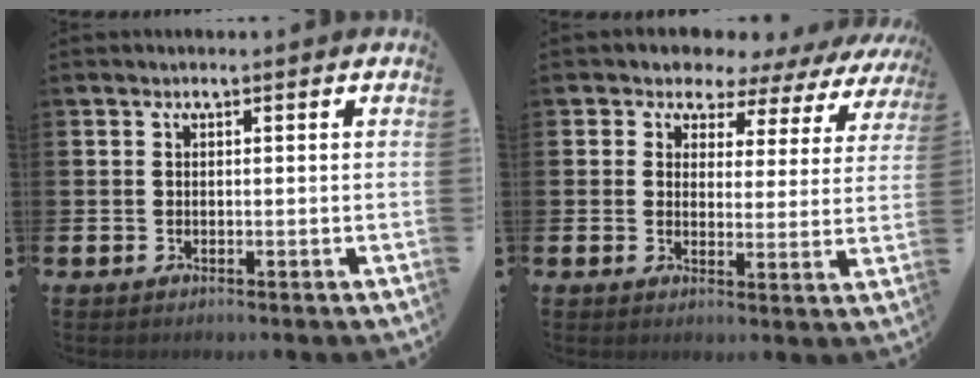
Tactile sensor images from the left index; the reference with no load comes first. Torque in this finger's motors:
{"motor_torque": [1.17, -0.97, 0.64, 0.01]}